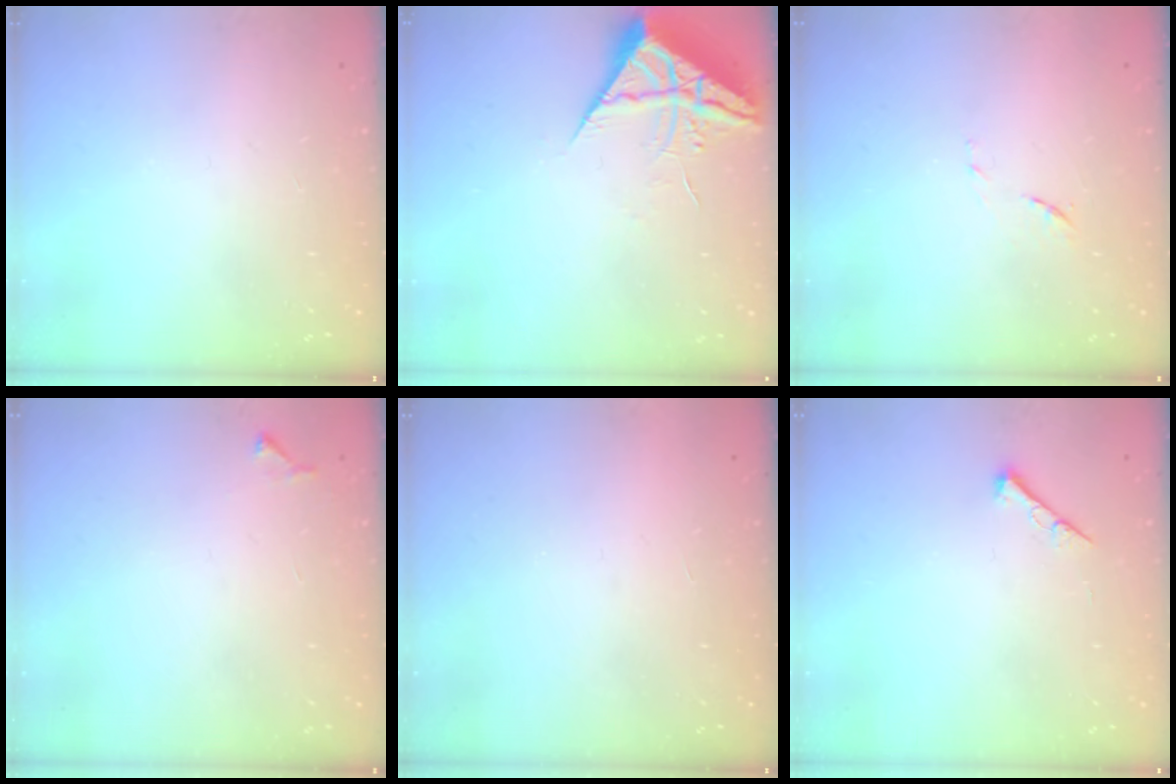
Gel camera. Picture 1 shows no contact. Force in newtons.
{"total": 6.7, "press": 6.7, "slide": 0.5}
{"total": 7.8, "press": 7.7, "slide": 0.6}
{"total": 4.4, "press": 4.4, "slide": 0.7}
{"total": 1.5, "press": 1.5, "slide": 0.1}
{"total": 4.3, "press": 4.3, "slide": 0.5}